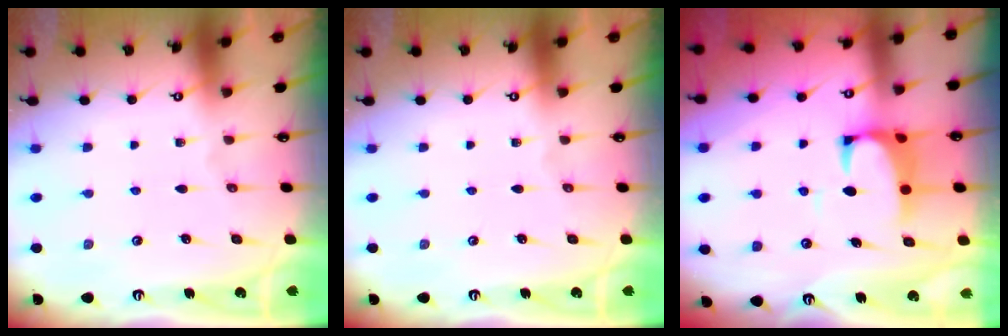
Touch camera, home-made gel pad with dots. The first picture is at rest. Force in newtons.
{"total": 0.0}
{"total": 2.5, "press": 2.3, "slide": 1.1}